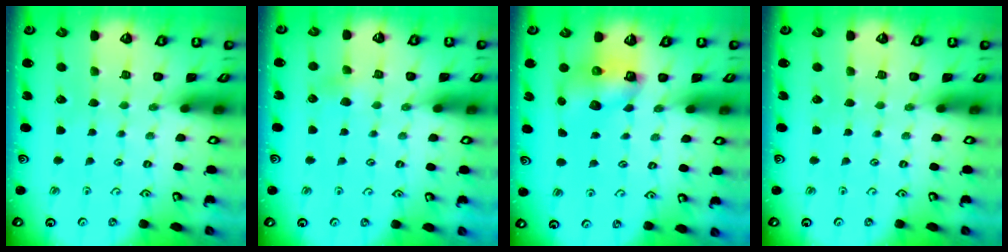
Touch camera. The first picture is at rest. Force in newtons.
{"total": 2.6, "press": 2.6, "slide": 0.5}
{"total": 7.4, "press": 7.3, "slide": 1.2}
{"total": 0.0}